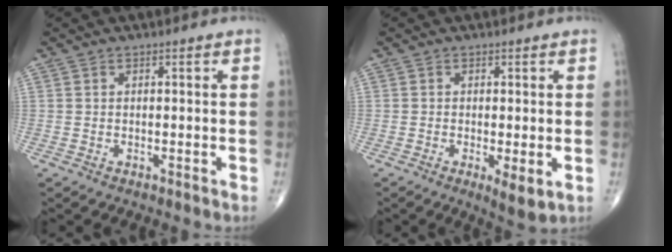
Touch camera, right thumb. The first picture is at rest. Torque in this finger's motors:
{"motor_torque": [-0.05, 0.36, -0.11, -0.10, -0.05]}